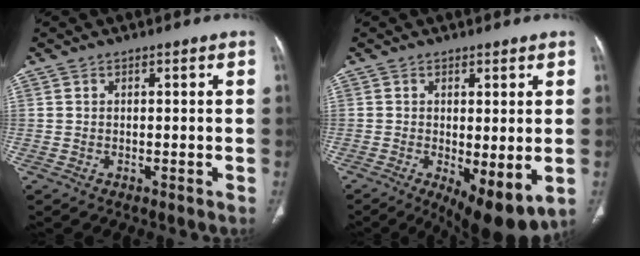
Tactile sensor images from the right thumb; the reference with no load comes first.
{"total": 9.8, "force": [-2.4, 3.5, 8.9], "torque": [-0.130, -0.022, -0.025]}